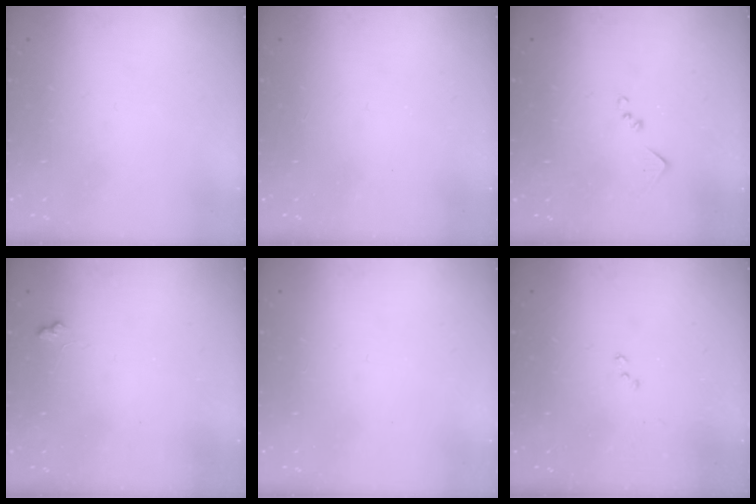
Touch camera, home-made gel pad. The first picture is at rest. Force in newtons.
{"total": 1.0, "press": 1.0, "slide": 0.1}
{"total": 8.0, "press": 8.0, "slide": 0.5}
{"total": 4.0, "press": 4.0, "slide": 0.6}
{"total": 0.0}
{"total": 8.1, "press": 8.0, "slide": 1.1}